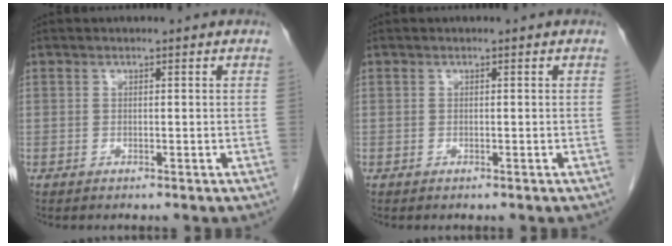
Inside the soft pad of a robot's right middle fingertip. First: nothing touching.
{"total": 0.0}